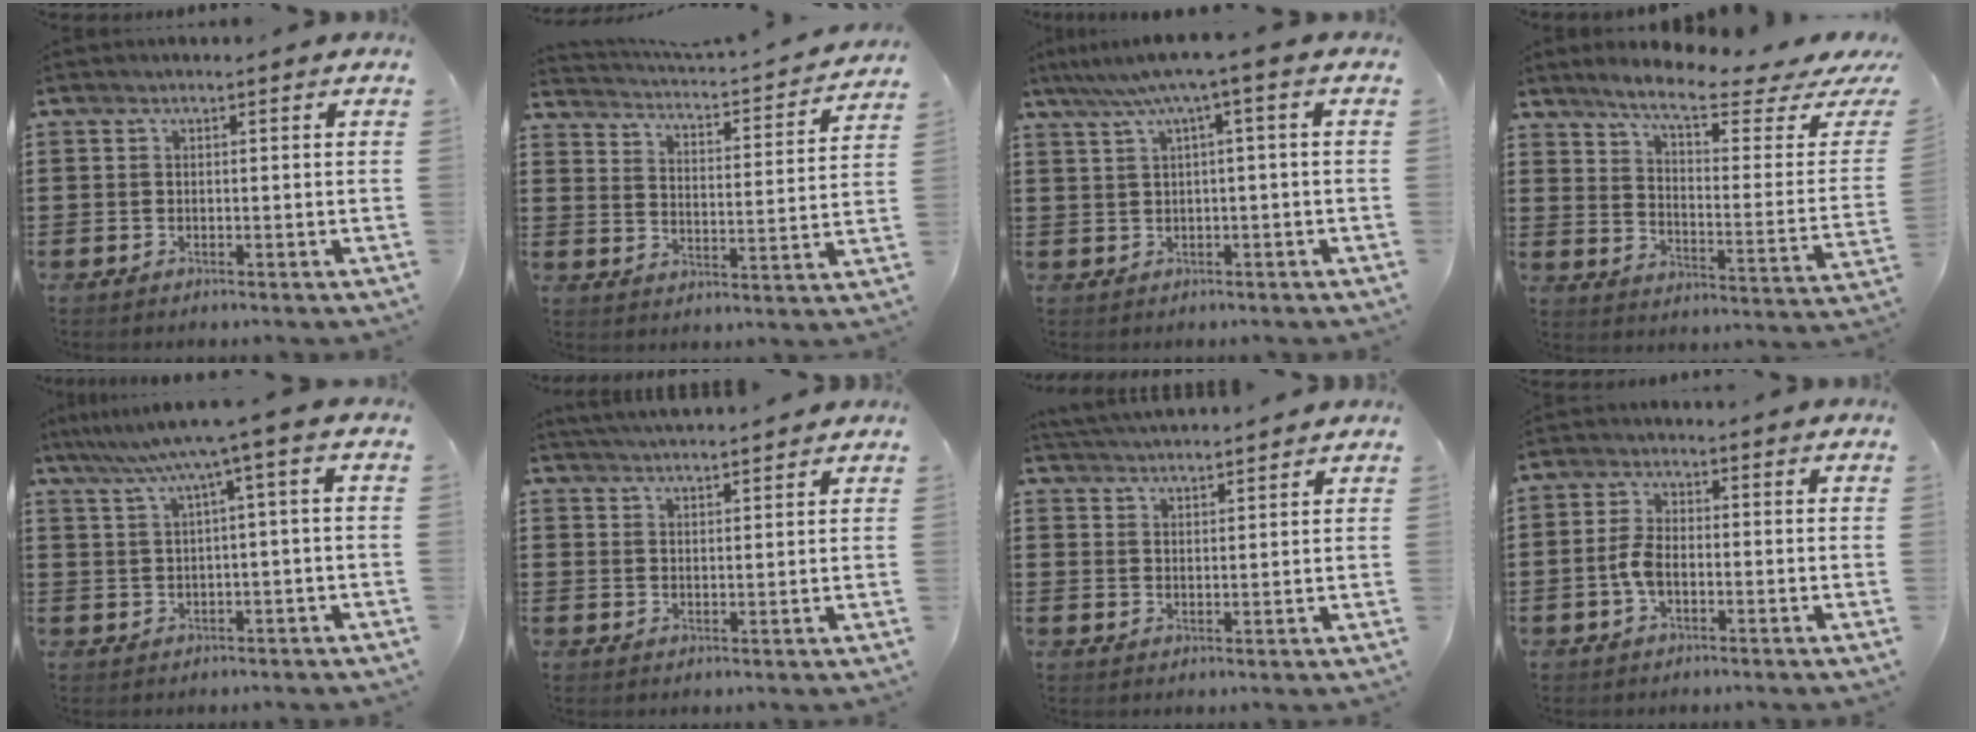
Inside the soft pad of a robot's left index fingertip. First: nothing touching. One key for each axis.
{"total": 2.0, "fx": 2.0, "fy": -0.2, "fz": 0.4, "tx": -0.026, "ty": -0.030, "tz": 0.021}
{"total": 4.6, "fx": 1.3, "fy": -0.4, "fz": 4.4, "tx": -0.086, "ty": -0.006, "tz": 0.018}
{"total": 7.9, "fx": 6.2, "fy": 0.5, "fz": 4.9, "tx": -0.107, "ty": -0.042, "tz": 0.099}
{"total": 5.6, "fx": 2.0, "fy": -0.6, "fz": 5.2, "tx": -0.104, "ty": -0.015, "tz": 0.030}
{"total": 2.9, "fx": 2.9, "fy": -0.4, "fz": 0.2, "tx": -0.012, "ty": -0.009, "tz": 0.054}
{"total": 3.1, "fx": 3.1, "fy": -0.2, "fz": 0.2, "tx": -0.014, "ty": -0.010, "tz": 0.057}
{"total": 4.0, "fx": -0.9, "fy": 1.9, "fz": 3.4, "tx": -0.090, "ty": -0.004, "tz": -0.025}